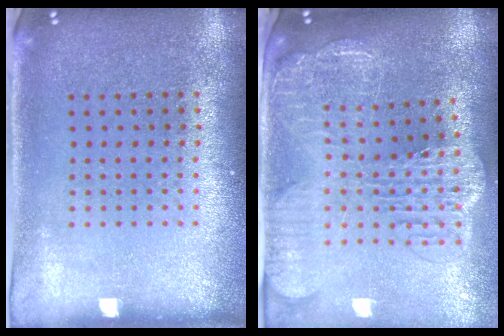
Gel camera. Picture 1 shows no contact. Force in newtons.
{"total": 3.3, "press": 2.7, "slide": 1.9}